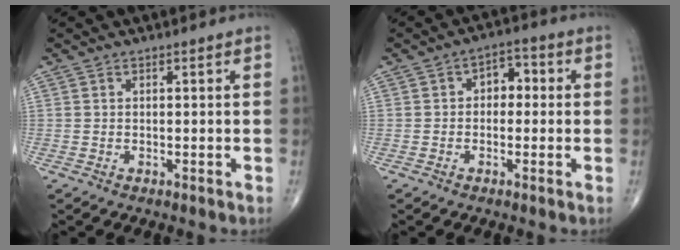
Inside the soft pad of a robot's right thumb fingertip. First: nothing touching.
{"total": 4.8, "force": [0.2, 3.4, 3.4], "torque": [-0.024, 0.020, -0.008]}